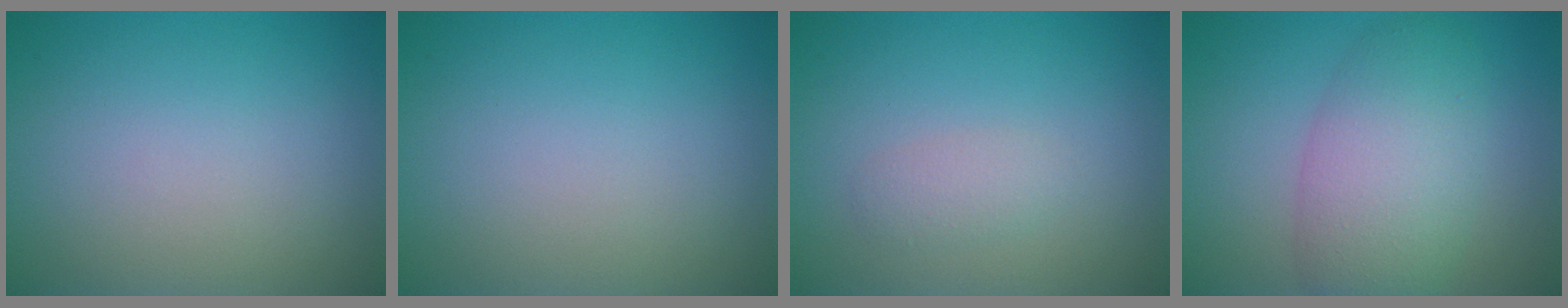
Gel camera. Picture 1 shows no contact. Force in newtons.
{"total": 0.0}
{"total": 1.4, "press": 1.4, "slide": 0.1}
{"total": 6.3, "press": 6.3, "slide": 0.1}